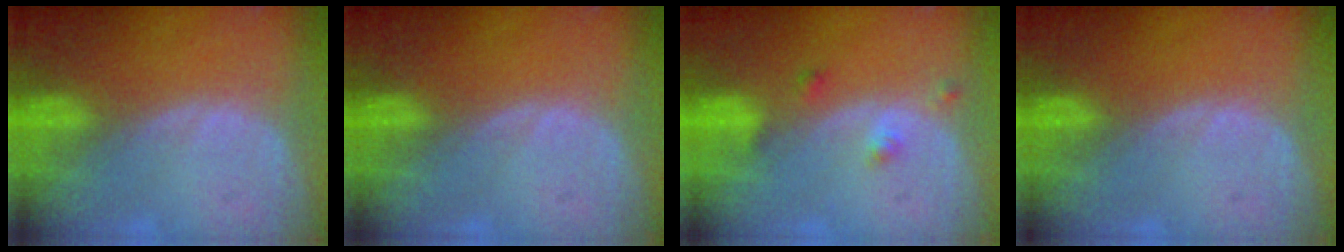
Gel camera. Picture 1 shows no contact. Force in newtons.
{"total": 0.0}
{"total": 2.1, "press": 2.1, "slide": 0.2}
{"total": 0.0}